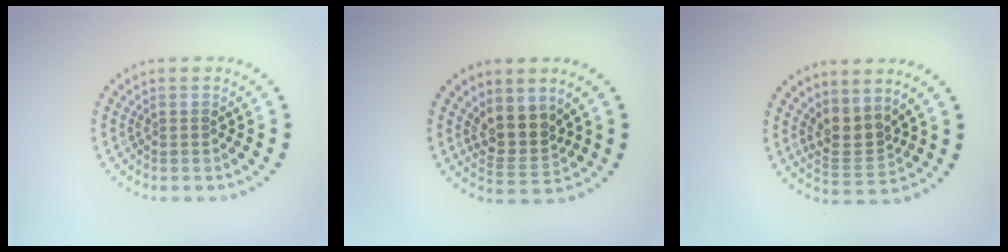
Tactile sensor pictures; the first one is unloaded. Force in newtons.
{"total": 3.3, "press": 2.7, "slide": 1.9}
{"total": 2.9, "press": 2.4, "slide": 1.6}